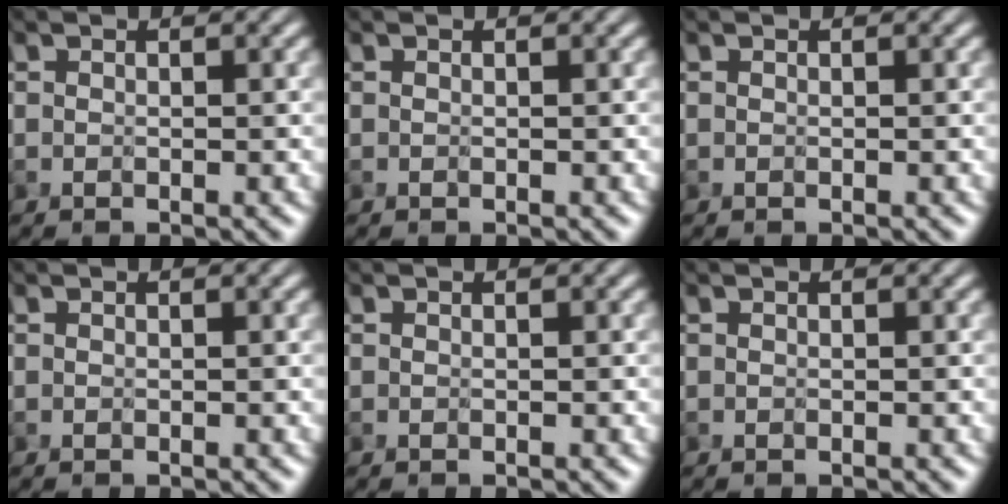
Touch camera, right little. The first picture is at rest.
{"total": 0.0}
{"total": 0.0}
{"total": 0.0}
{"total": 0.0}
{"total": 0.0}